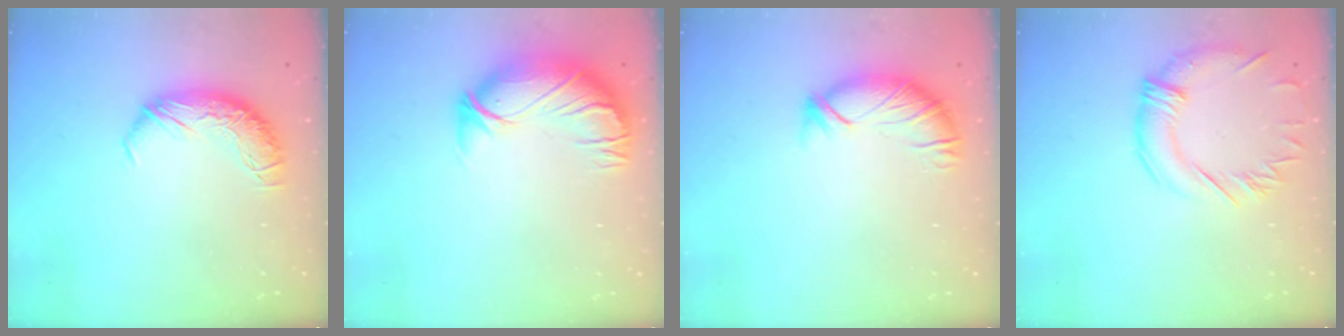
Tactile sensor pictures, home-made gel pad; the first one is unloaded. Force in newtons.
{"total": 2.9, "press": 0.3, "slide": 2.9}
{"total": 3.2, "press": 3.0, "slide": 0.8}
{"total": 1.4, "press": 0.9, "slide": 1.1}